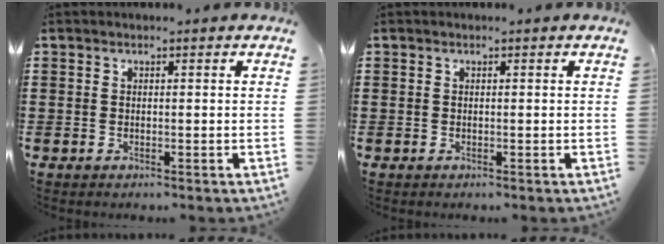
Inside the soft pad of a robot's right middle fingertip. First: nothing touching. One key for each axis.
{"total": 0.0}